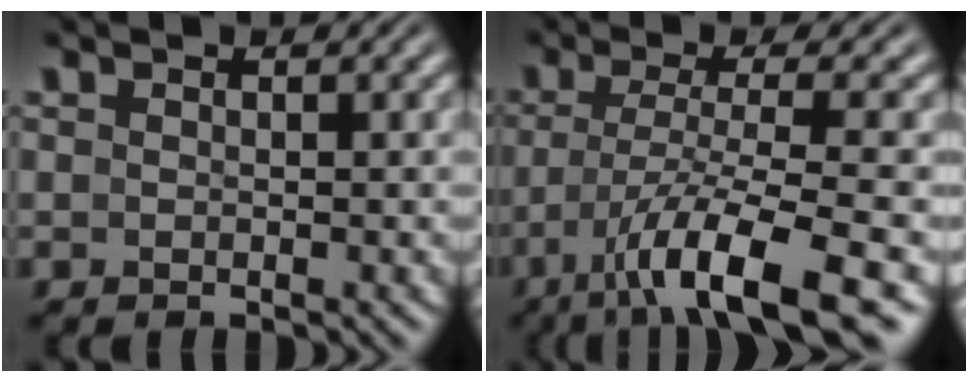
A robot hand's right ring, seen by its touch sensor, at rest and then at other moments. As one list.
[{"total": 8.4, "force": [-4.2, 2.0, 7.0], "torque": [-0.114, -0.024, -0.048]}]